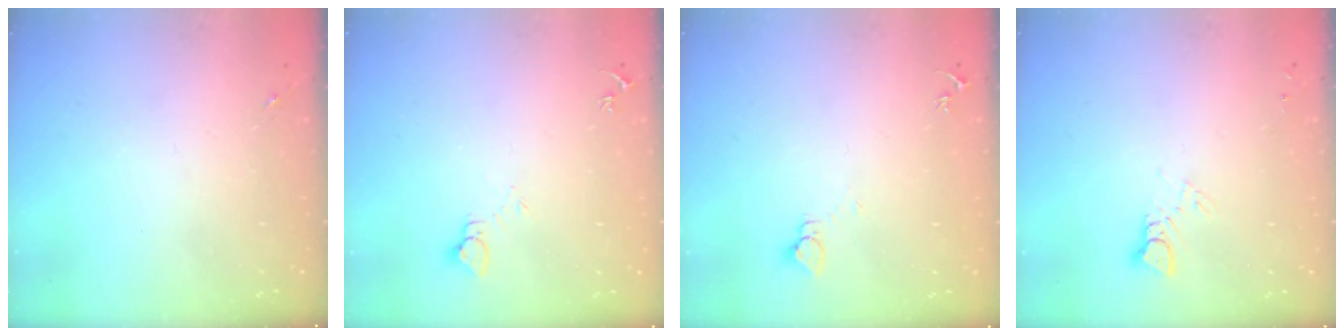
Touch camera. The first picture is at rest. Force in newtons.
{"total": 4.0, "press": 4.0, "slide": 0.4}
{"total": 2.7, "press": 2.7, "slide": 0.2}
{"total": 2.9, "press": 2.9, "slide": 0.2}